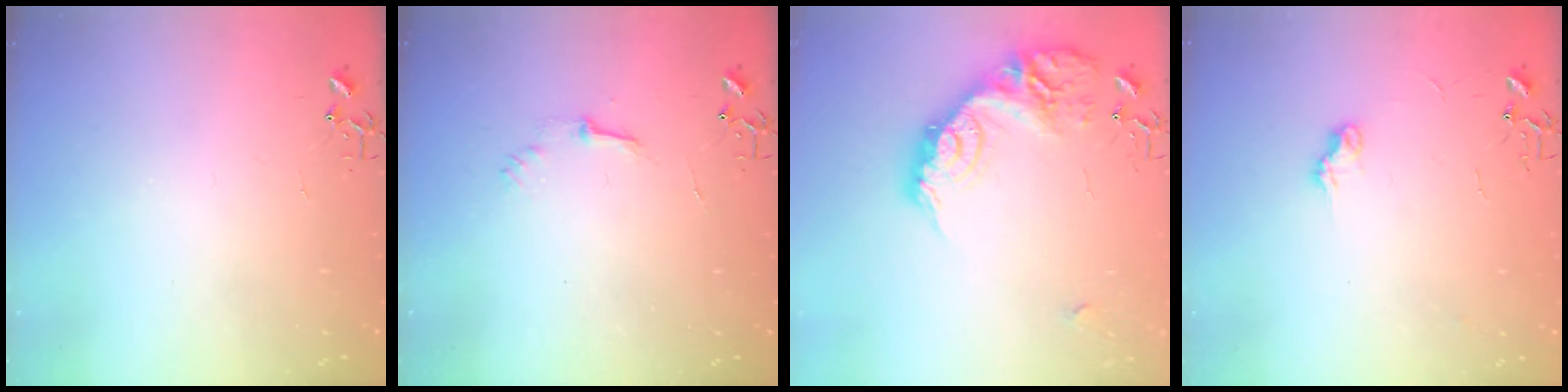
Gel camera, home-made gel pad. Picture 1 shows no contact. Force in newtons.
{"total": 5.0, "press": 4.9, "slide": 0.6}
{"total": 19.0, "press": 19.0, "slide": 0.4}
{"total": 7.1, "press": 7.1, "slide": 0.1}